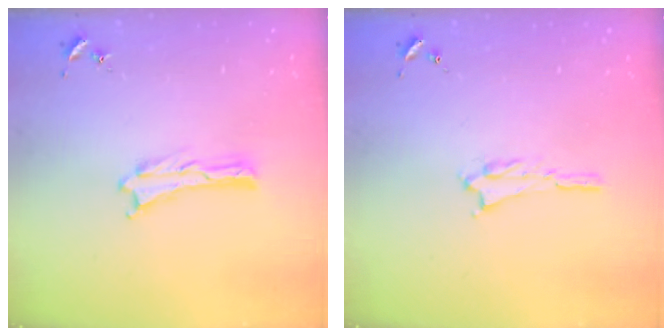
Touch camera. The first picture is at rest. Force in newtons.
{"total": 1.1, "press": 1.1, "slide": 0.2}